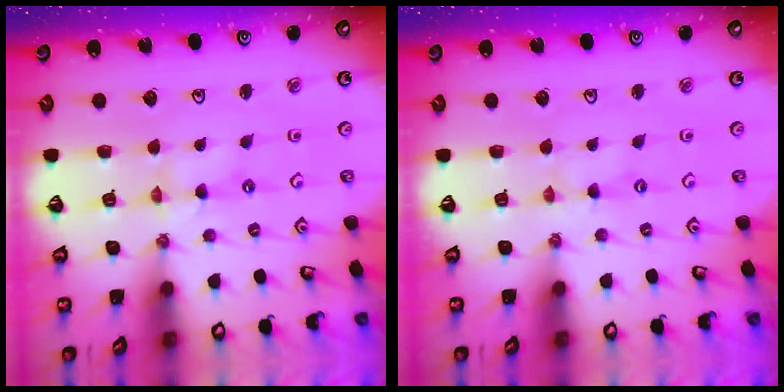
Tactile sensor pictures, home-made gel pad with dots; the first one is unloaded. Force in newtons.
{"total": 0.0}